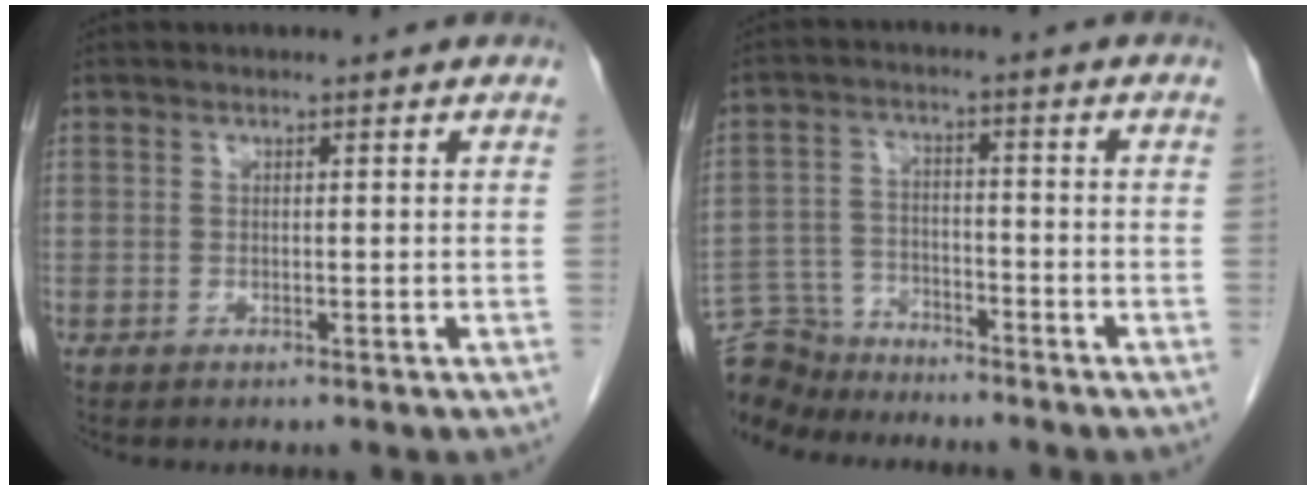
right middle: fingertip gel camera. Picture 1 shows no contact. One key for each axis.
{"total": 9.3, "fx": -8.9, "fy": 2.7, "fz": 0.4, "tx": -0.015, "ty": 0.007, "tz": -0.163}